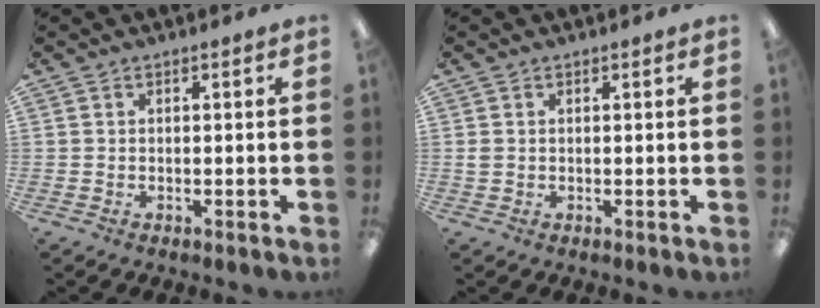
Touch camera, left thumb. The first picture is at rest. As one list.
[{"total": 1.1, "force": [0.2, 1.0, 0.5], "torque": [-0.011, 0.005, 0.002]}]